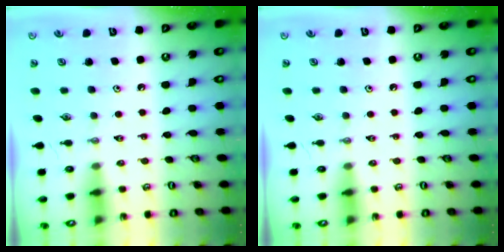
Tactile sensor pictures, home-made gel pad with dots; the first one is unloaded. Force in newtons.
{"total": 0.0}